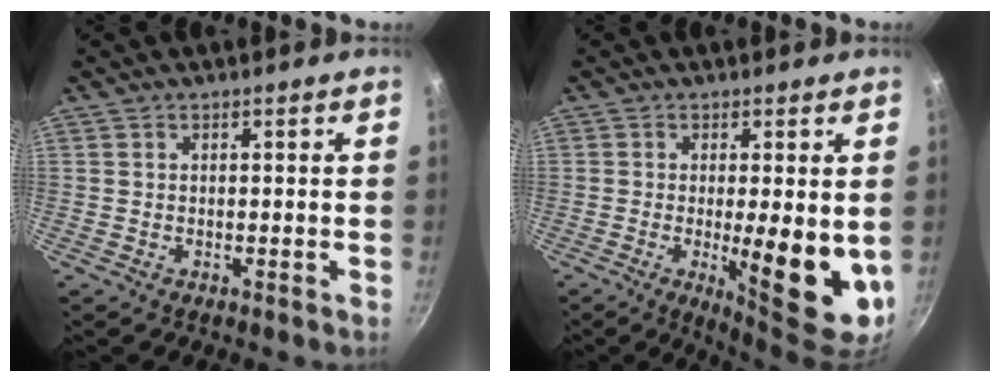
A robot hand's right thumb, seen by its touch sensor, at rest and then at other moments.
{"total": 11.2, "force": [-1.3, 2.9, 10.8], "torque": [-0.137, -0.014, -0.005]}